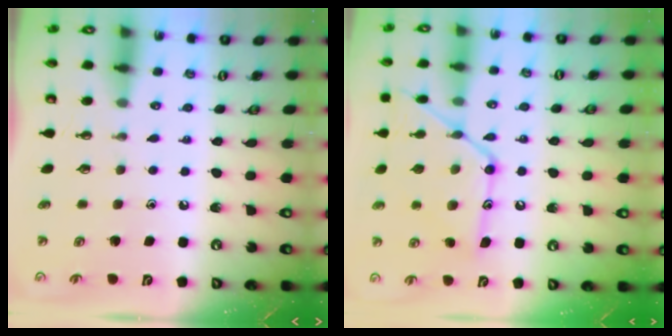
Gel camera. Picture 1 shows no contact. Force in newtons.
{"total": 17.1, "press": 17.1, "slide": 1.2}